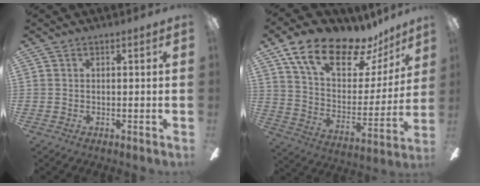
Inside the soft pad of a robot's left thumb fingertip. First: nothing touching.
{"total": 19.3, "force": [13.6, 8.7, 10.5], "torque": [-0.181, -0.084, 0.239]}